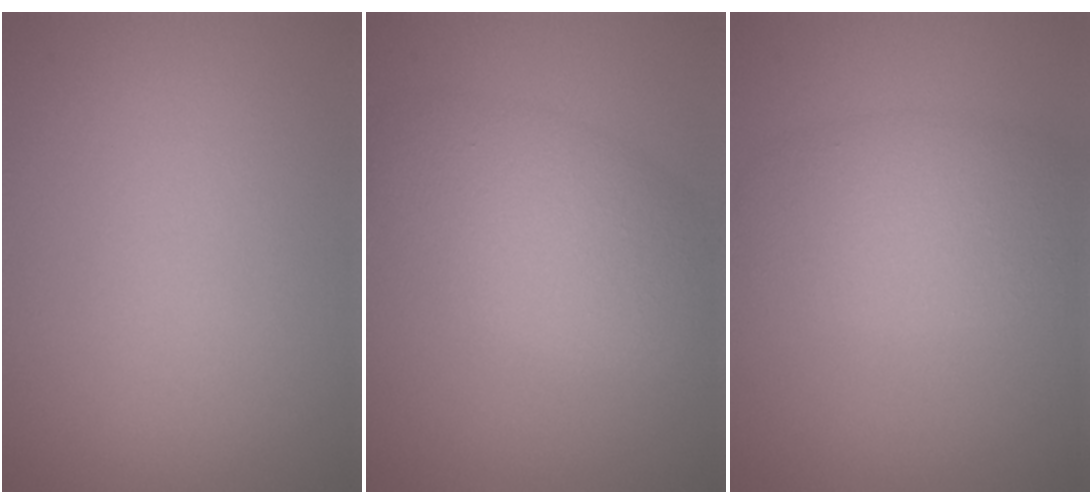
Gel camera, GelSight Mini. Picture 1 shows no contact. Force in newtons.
{"total": 5.5, "press": 5.5, "slide": 0.2}
{"total": 4.8, "press": 4.8, "slide": 0.1}